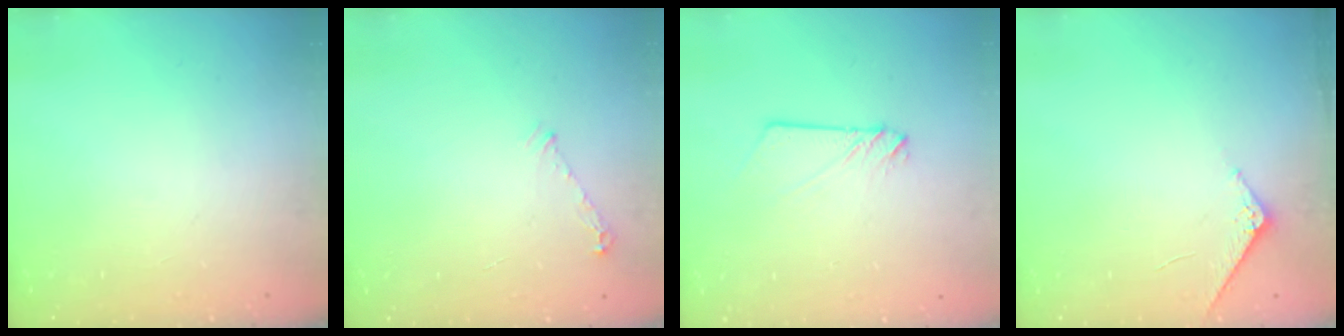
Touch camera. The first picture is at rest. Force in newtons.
{"total": 4.9, "press": 4.9, "slide": 0.5}
{"total": 2.9, "press": 2.9, "slide": 0.4}
{"total": 3.9, "press": 3.9, "slide": 0.5}